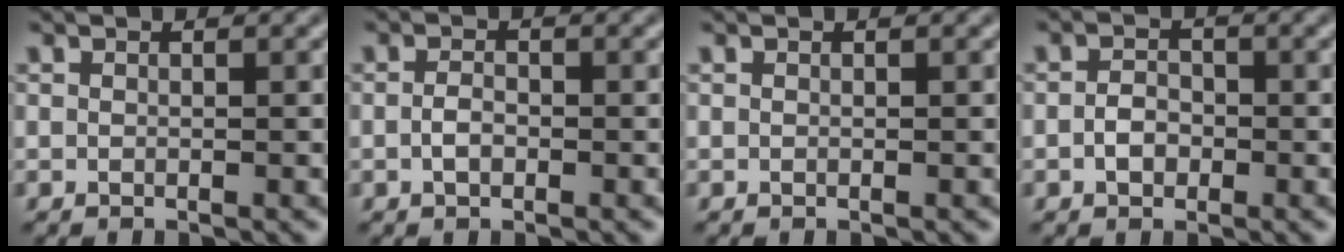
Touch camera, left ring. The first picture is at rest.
{"total": 1.4, "force": [-0.4, 0.8, 1.1], "torque": [-0.023, 0.001, -0.010]}
{"total": 0.0}
{"total": 1.9, "force": [-0.6, 1.4, 1.1], "torque": [-0.020, 0.002, -0.015]}